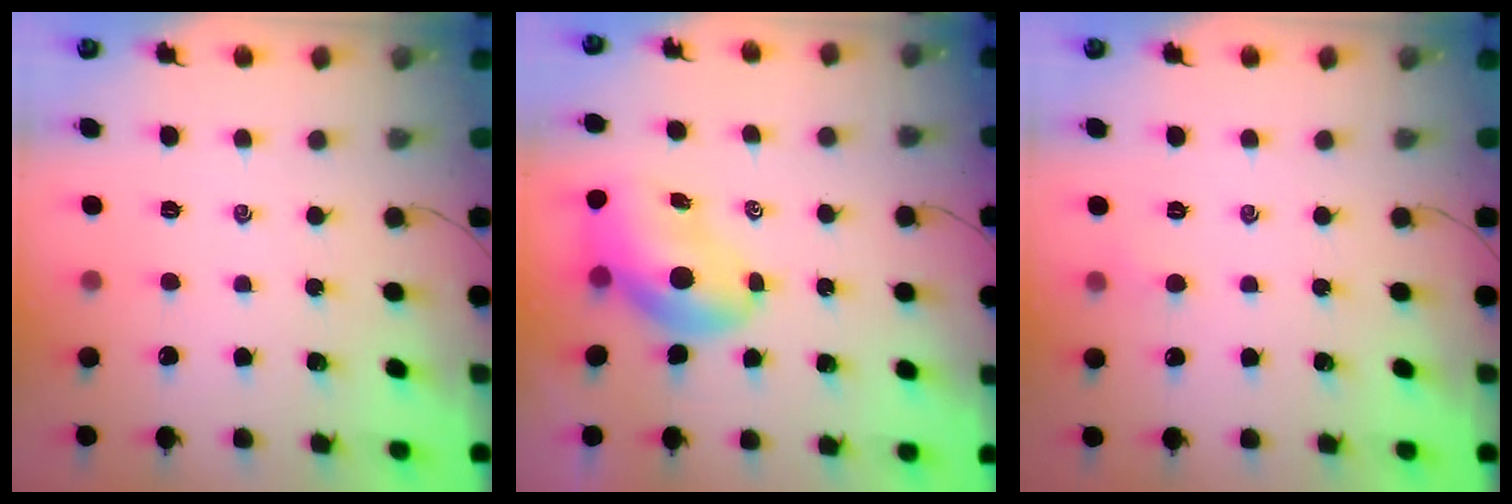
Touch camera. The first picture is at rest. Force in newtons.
{"total": 8.3, "press": 8.0, "slide": 2.4}
{"total": 2.6, "press": 2.4, "slide": 0.8}